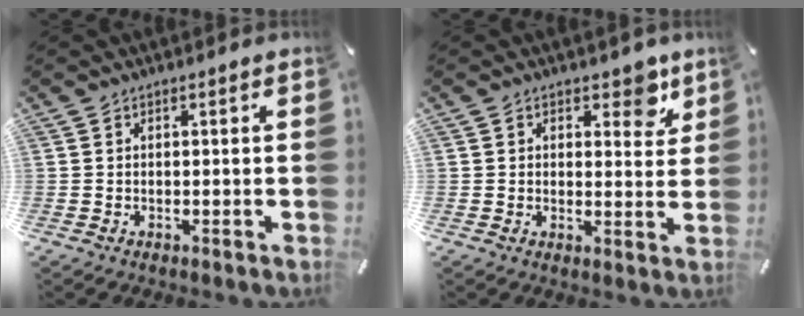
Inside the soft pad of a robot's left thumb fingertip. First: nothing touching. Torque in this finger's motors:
{"motor_torque": [0.23, -0.41, -0.05, 0.06, -0.05]}